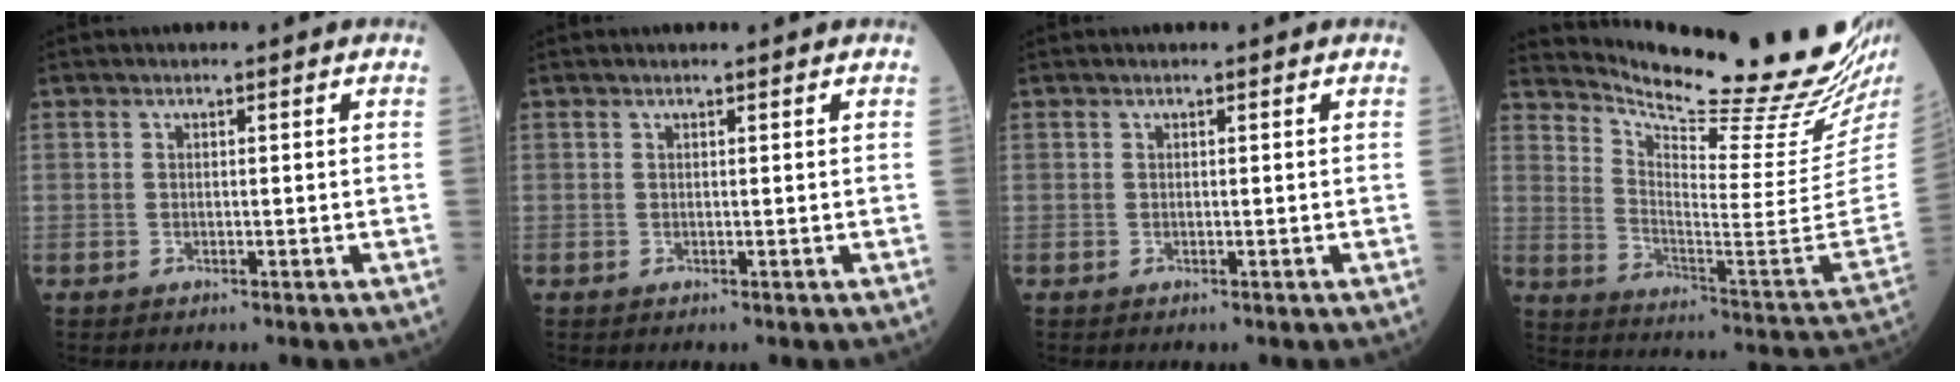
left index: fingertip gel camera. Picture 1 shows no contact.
{"total": 1.1, "force": [1.0, 0.0, 0.4], "torque": [-0.007, 0.009, 0.015]}
{"total": 0.0}
{"total": 23.6, "force": [21.9, -0.9, 8.6], "torque": [-0.157, -0.126, 0.304]}